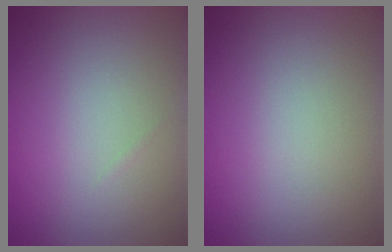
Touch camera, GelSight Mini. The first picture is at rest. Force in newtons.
{"total": 0.0}